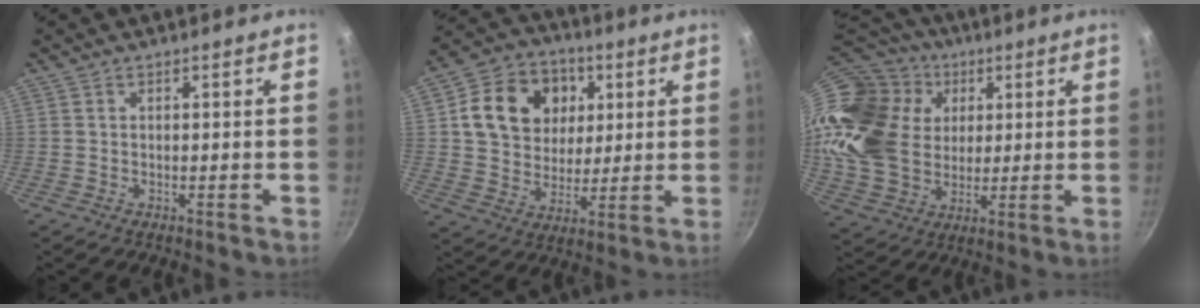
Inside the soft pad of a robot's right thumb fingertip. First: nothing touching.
{"total": 16.4, "force": [4.4, 13.3, 8.5], "torque": [-0.123, 0.004, 0.073]}
{"total": 23.6, "force": [7.0, 18.3, 13.1], "torque": [-0.238, 0.010, 0.138]}